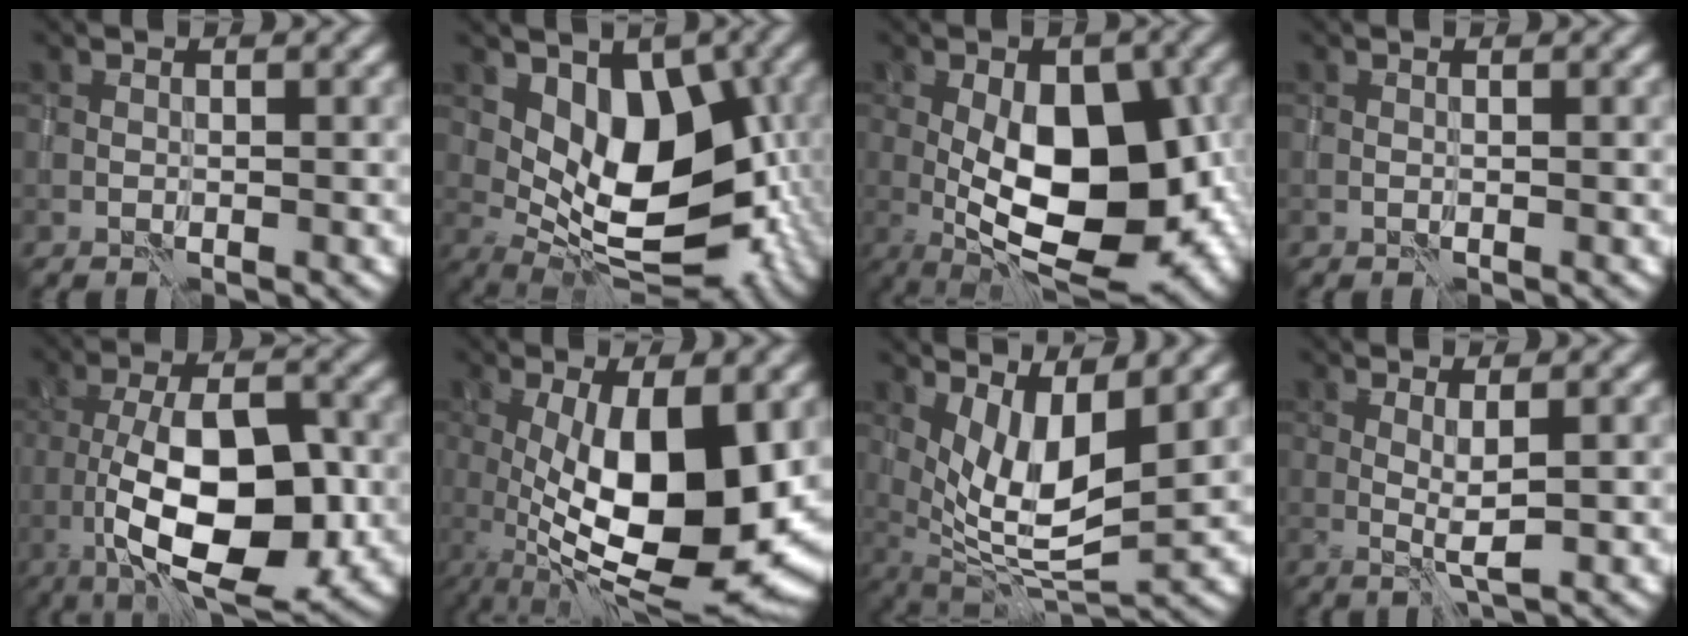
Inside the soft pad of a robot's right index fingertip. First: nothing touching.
{"total": 9.7, "force": [1.2, 5.6, 7.8], "torque": [-0.115, -0.010, 0.023]}
{"total": 12.6, "force": [-1.4, 6.1, 11.0], "torque": [-0.156, -0.002, -0.024]}
{"total": 0.0}
{"total": 11.8, "force": [-2.9, 4.7, 10.4], "torque": [-0.174, 0.000, -0.048]}
{"total": 13.8, "force": [-0.5, 5.2, 12.8], "torque": [-0.200, -0.014, -0.008]}
{"total": 6.4, "force": [2.1, 2.0, 5.7], "torque": [-0.107, -0.014, 0.040]}
{"total": 1.8, "force": [0.3, -0.1, 1.8], "torque": [-0.037, -0.007, 0.008]}